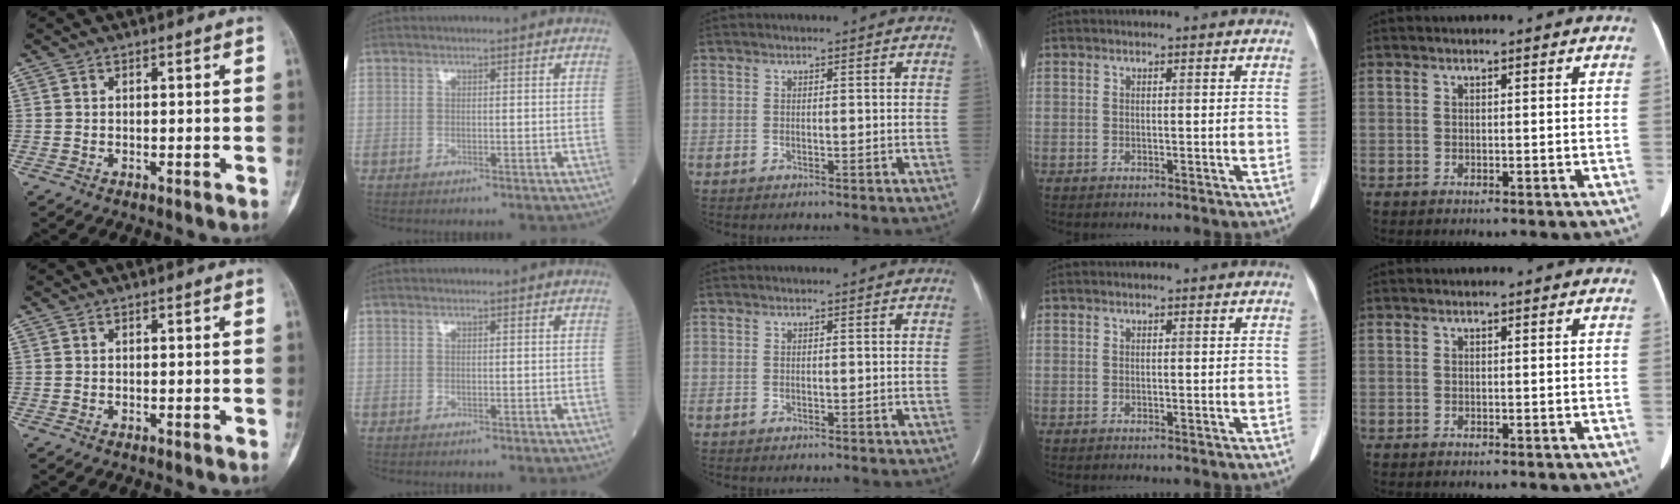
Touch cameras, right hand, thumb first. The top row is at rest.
{}